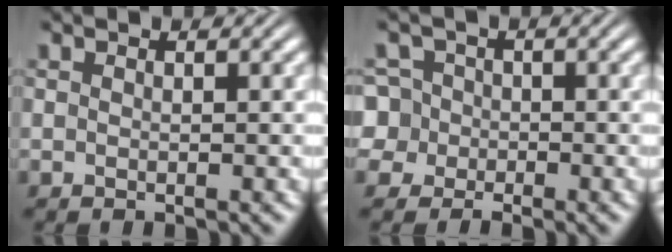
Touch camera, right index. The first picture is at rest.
{"total": 6.2, "force": [-1.6, 5.8, 1.4], "torque": [-0.050, -0.025, -0.029]}